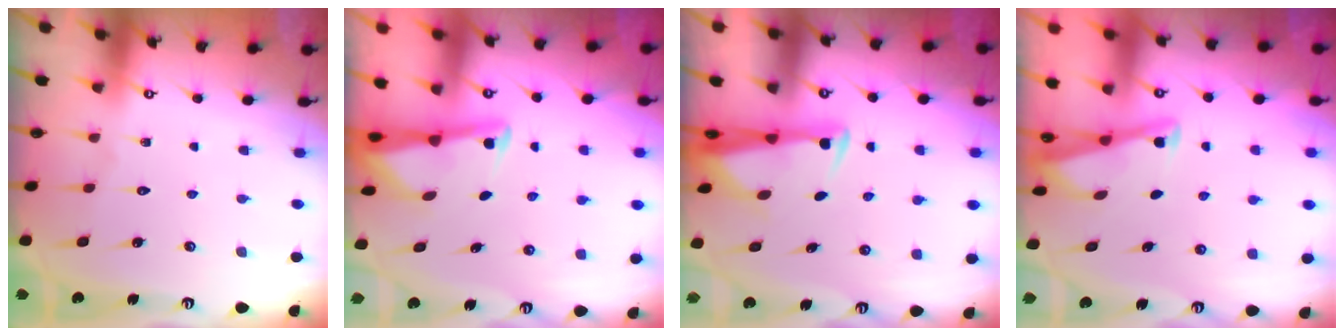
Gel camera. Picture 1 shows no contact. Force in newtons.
{"total": 3.0, "press": 3.0, "slide": 0.3}
{"total": 2.8, "press": 2.7, "slide": 0.9}
{"total": 2.9, "press": 2.9, "slide": 0.3}